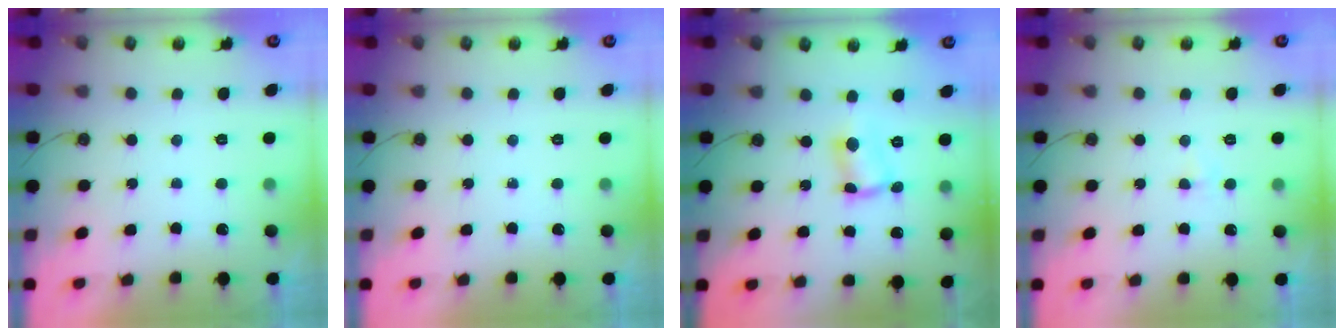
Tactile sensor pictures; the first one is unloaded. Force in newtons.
{"total": 0.0}
{"total": 2.9, "press": 2.9, "slide": 0.4}
{"total": 2.3, "press": 2.3, "slide": 0.4}